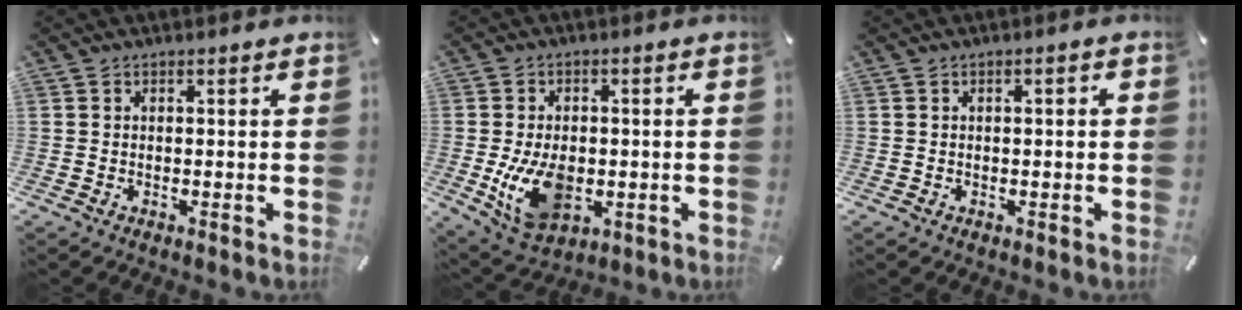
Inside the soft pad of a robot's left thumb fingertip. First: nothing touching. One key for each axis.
{"total": 11.7, "fx": -2.0, "fy": 7.9, "fz": 8.3, "tx": -0.169, "ty": -0.003, "tz": -0.032}
{"total": 1.3, "fx": -0.2, "fy": 0.4, "fz": 1.2, "tx": -0.020, "ty": 0.003, "tz": -0.005}